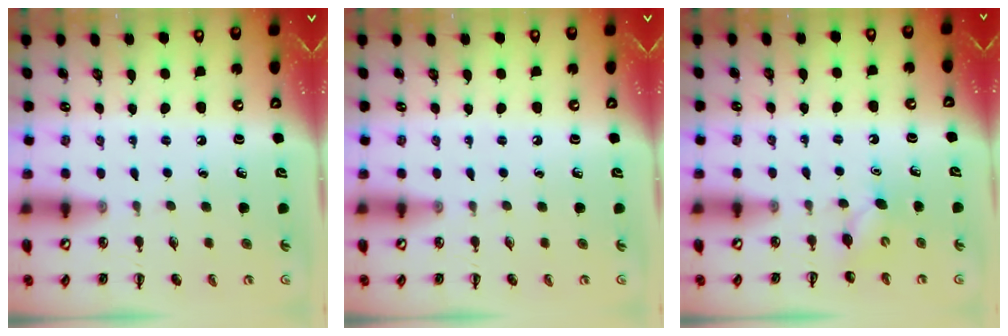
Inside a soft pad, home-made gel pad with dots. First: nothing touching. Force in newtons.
{"total": 0.0}
{"total": 3.4, "press": 3.2, "slide": 1.0}